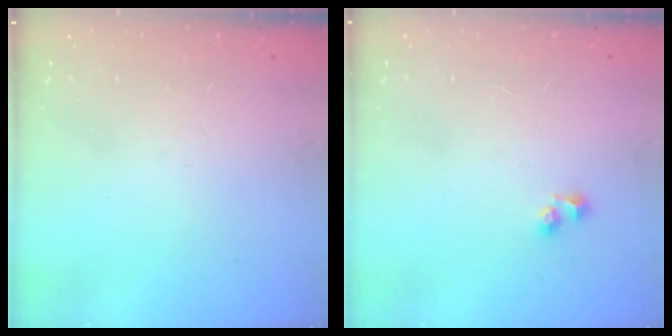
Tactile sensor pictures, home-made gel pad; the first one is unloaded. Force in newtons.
{"total": 3.7, "press": 3.6, "slide": 1.1}